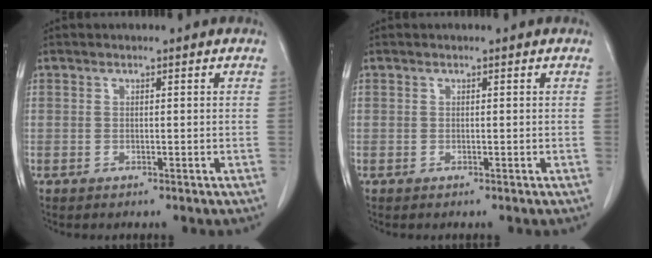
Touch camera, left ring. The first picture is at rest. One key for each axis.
{"total": 0.0}